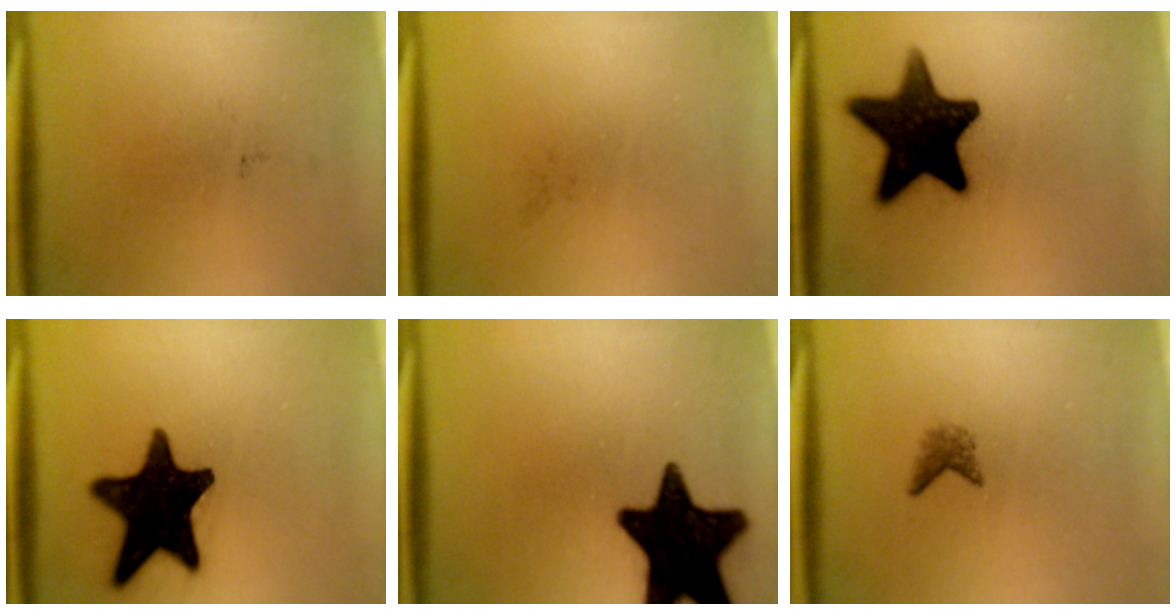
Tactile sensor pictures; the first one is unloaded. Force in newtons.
{"total": 0.0}
{"total": 16.9}
{"total": 17.2}
{"total": 18.4}
{"total": 1.4}